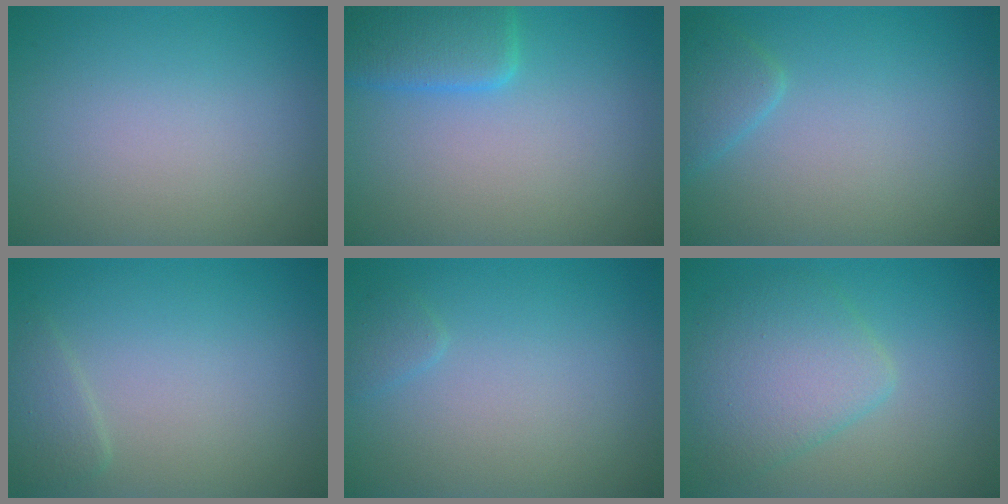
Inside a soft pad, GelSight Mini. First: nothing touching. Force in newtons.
{"total": 4.2, "press": 4.2, "slide": 0.1}
{"total": 1.7, "press": 1.7, "slide": 0.2}
{"total": 1.4, "press": 1.3, "slide": 0.1}
{"total": 0.8, "press": 0.8, "slide": 0.1}
{"total": 4.5, "press": 4.5, "slide": 0.1}